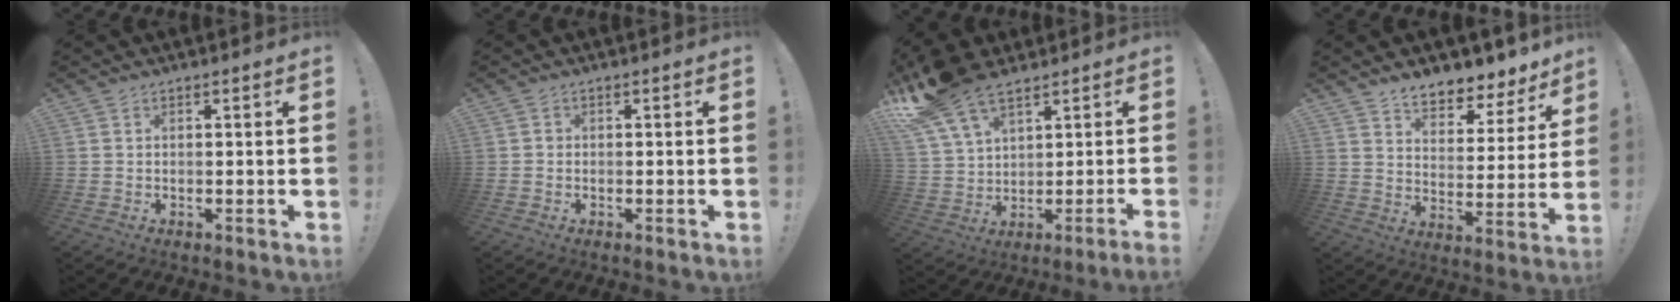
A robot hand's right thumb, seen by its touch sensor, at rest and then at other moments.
{"total": 0.9, "force": [-0.3, 0.7, 0.3], "torque": [-0.007, 0.006, -0.005]}
{"total": 11.8, "force": [7.4, 4.5, 8.0], "torque": [-0.153, -0.033, 0.146]}
{"total": 8.4, "force": [7.3, 3.0, 2.6], "torque": [-0.030, -0.073, 0.131]}